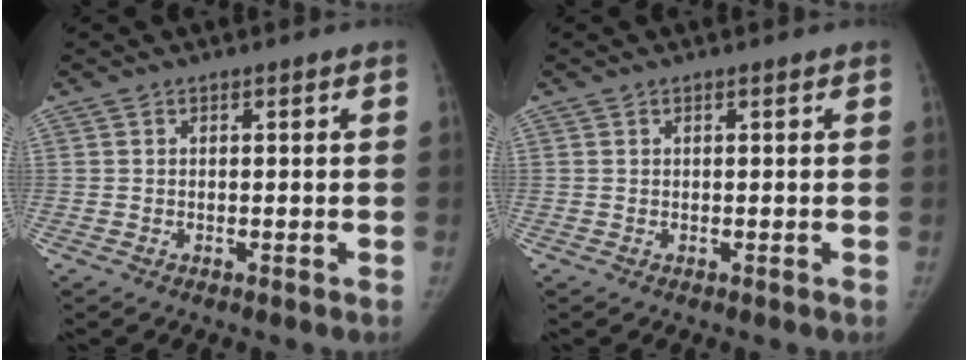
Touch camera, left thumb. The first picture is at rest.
{"total": 0.0}